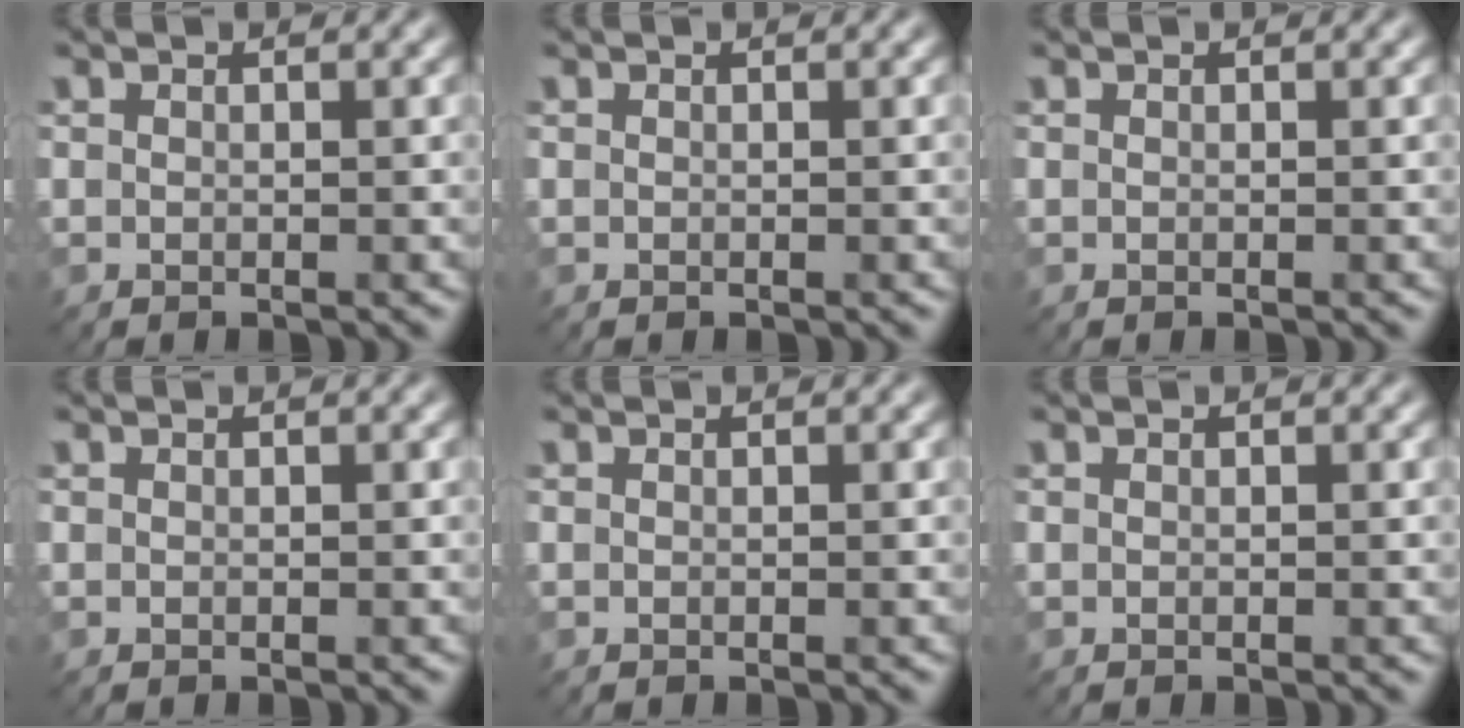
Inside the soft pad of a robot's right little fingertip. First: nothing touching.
{"total": 0.0}
{"total": 0.0}
{"total": 0.0}
{"total": 0.0}
{"total": 0.0}